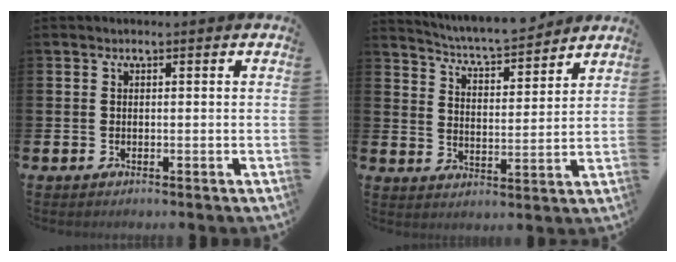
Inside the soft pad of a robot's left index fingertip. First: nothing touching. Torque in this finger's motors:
{"motor_torque": [0.91, -1.23, 0.18, 0.06]}